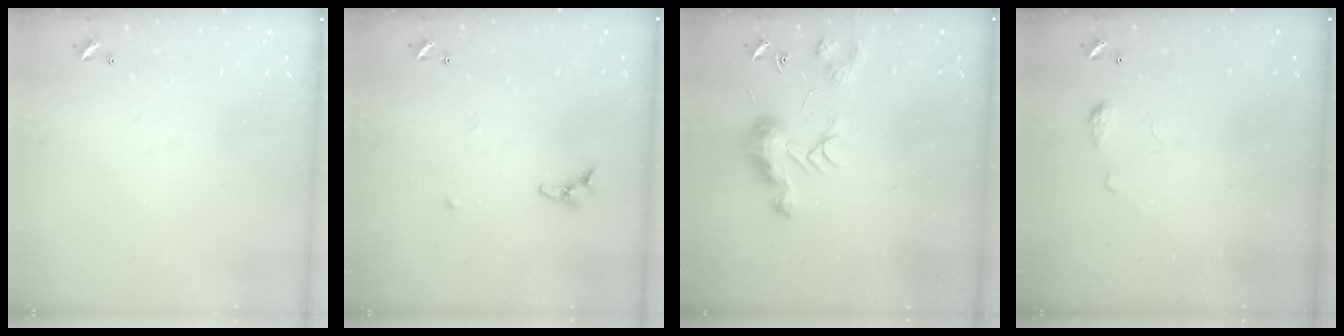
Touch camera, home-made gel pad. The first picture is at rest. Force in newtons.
{"total": 6.1, "press": 6.1, "slide": 0.3}
{"total": 9.7, "press": 9.7, "slide": 0.5}
{"total": 5.4, "press": 5.3, "slide": 0.7}